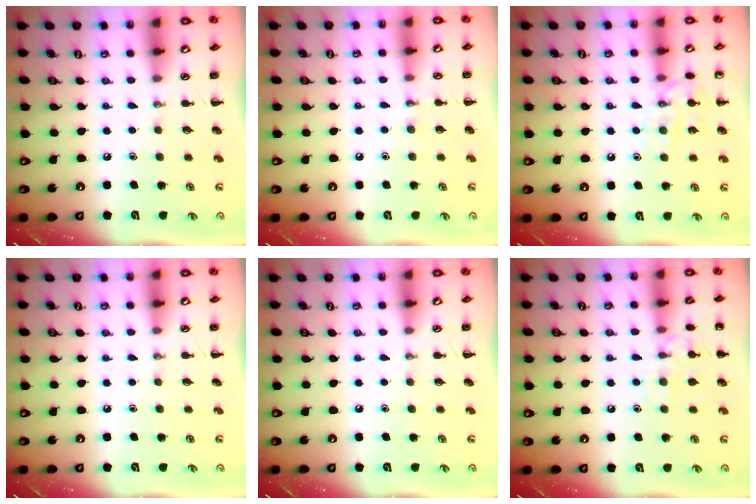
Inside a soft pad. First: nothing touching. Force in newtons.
{"total": 5.0, "press": 4.8, "slide": 1.4}
{"total": 9.9, "press": 9.9, "slide": 1.0}
{"total": 0.0}
{"total": 0.0}
{"total": 8.9, "press": 8.7, "slide": 1.5}